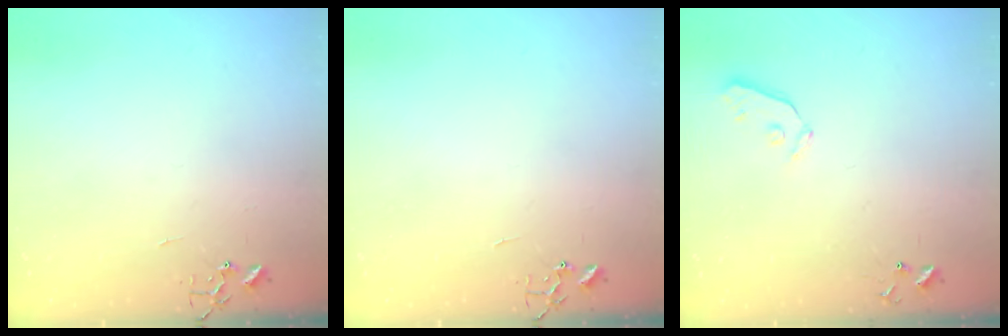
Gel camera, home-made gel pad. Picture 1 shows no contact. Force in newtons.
{"total": 0.0}
{"total": 4.7, "press": 4.6, "slide": 0.7}